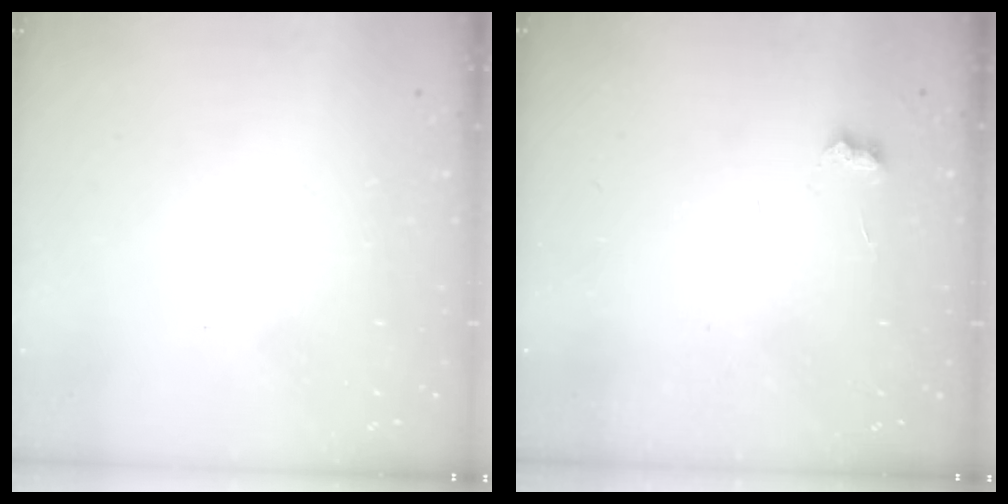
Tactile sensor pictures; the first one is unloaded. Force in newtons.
{"total": 3.8, "press": 3.8, "slide": 0.5}